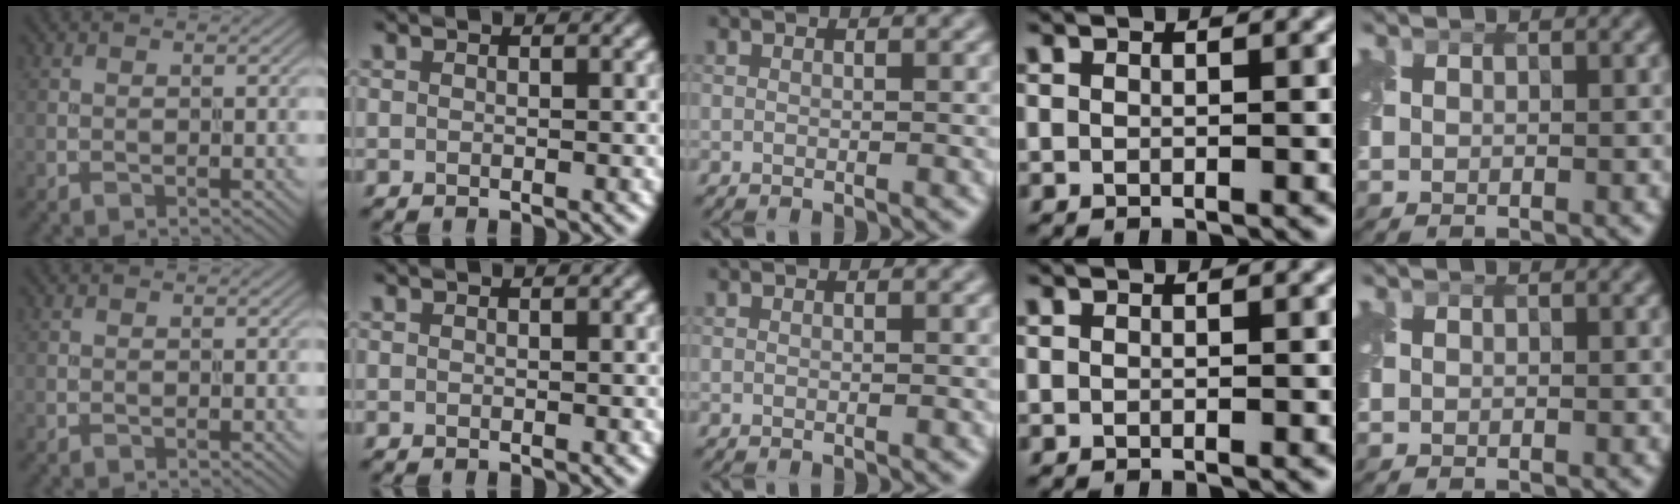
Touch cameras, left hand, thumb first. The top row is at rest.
{}